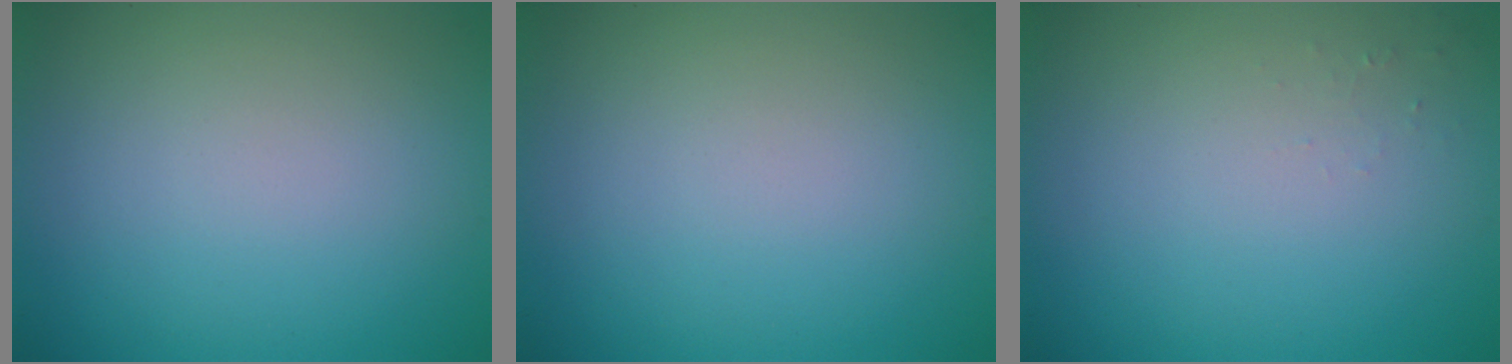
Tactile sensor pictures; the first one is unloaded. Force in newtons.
{"total": 0.0}
{"total": 0.5, "press": 0.5, "slide": 0.1}